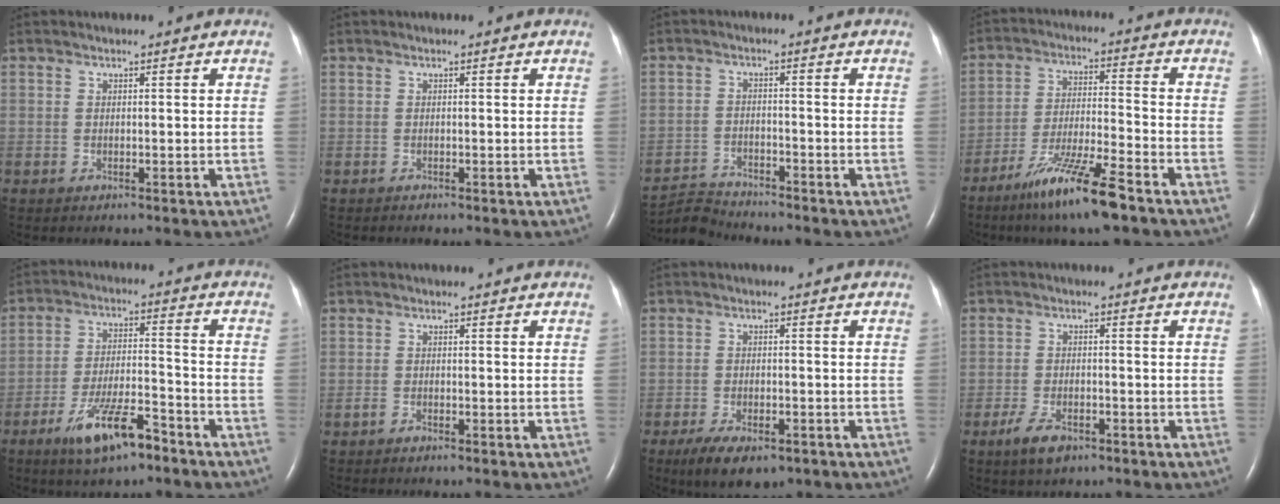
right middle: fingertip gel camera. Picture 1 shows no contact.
{"total": 0.0}
{"total": 4.5, "force": [-4.4, -0.6, -1.1], "torque": [0.017, -0.013, -0.082]}
{"total": 11.4, "force": [-7.9, 0.3, 8.3], "torque": [-0.161, -0.031, -0.146]}
{"total": 10.1, "force": [-6.7, 2.4, 7.2], "torque": [-0.134, -0.006, -0.116]}
{"total": 0.7, "force": [-0.6, 0.2, 0.3], "torque": [-0.007, 0.001, -0.009]}
{"total": 7.7, "force": [-5.1, 3.2, 4.8], "torque": [-0.078, -0.009, -0.078]}
{"total": 4.5, "force": [-2.8, 1.9, 2.9], "torque": [-0.065, -0.004, -0.047]}